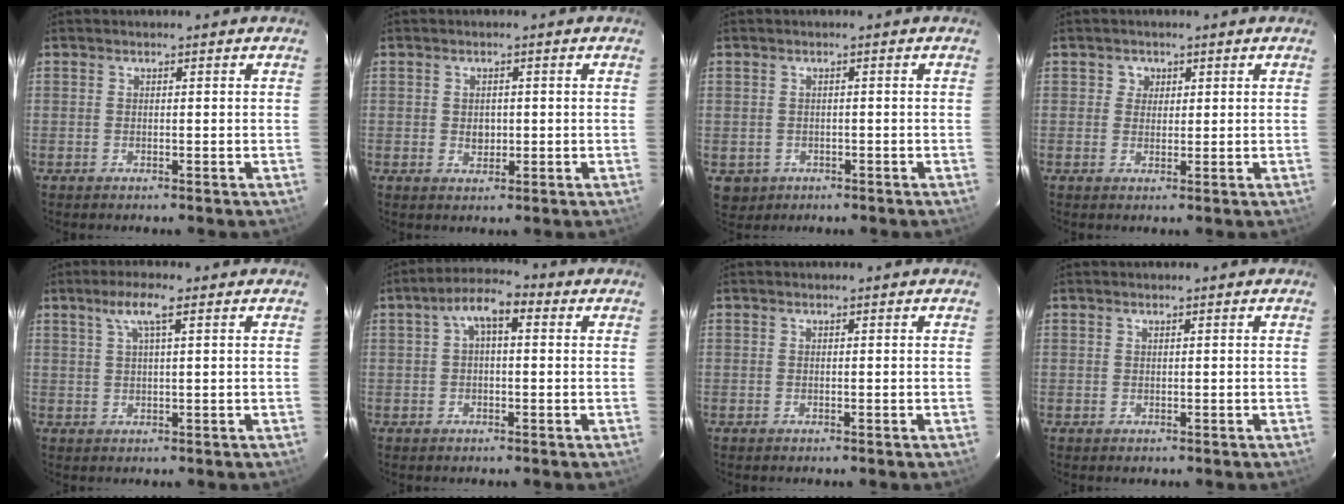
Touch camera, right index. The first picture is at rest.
{"total": 2.4, "force": [-0.1, 2.0, 1.3], "torque": [-0.020, 0.002, 0.000]}
{"total": 3.5, "force": [-0.8, 3.3, 0.8], "torque": [-0.022, -0.002, -0.002]}
{"total": 2.2, "force": [0.7, 2.1, 0.0], "torque": [0.009, 0.012, 0.009]}
{"total": 4.3, "force": [2.2, 0.4, 3.7], "torque": [-0.071, 0.009, 0.040]}
{"total": 6.1, "force": [1.4, 2.9, 5.2], "torque": [-0.096, 0.026, 0.024]}
{"total": 0.0}
{"total": 0.6, "force": [0.1, 0.6, -0.1], "torque": [0.006, 0.004, 0.002]}